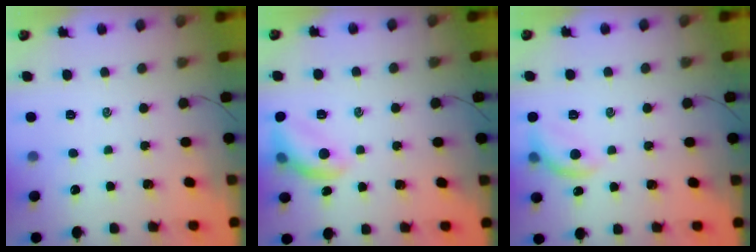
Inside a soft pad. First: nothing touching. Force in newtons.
{"total": 10.5, "press": 10.4, "slide": 0.5}
{"total": 9.6, "press": 9.6, "slide": 0.1}